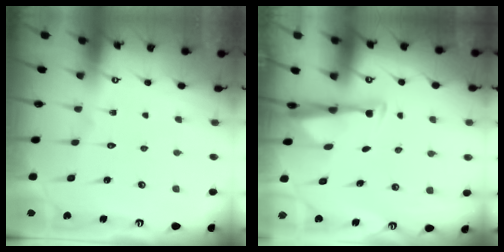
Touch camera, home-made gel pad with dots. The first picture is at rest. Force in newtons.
{"total": 3.4, "press": 3.3, "slide": 1.0}